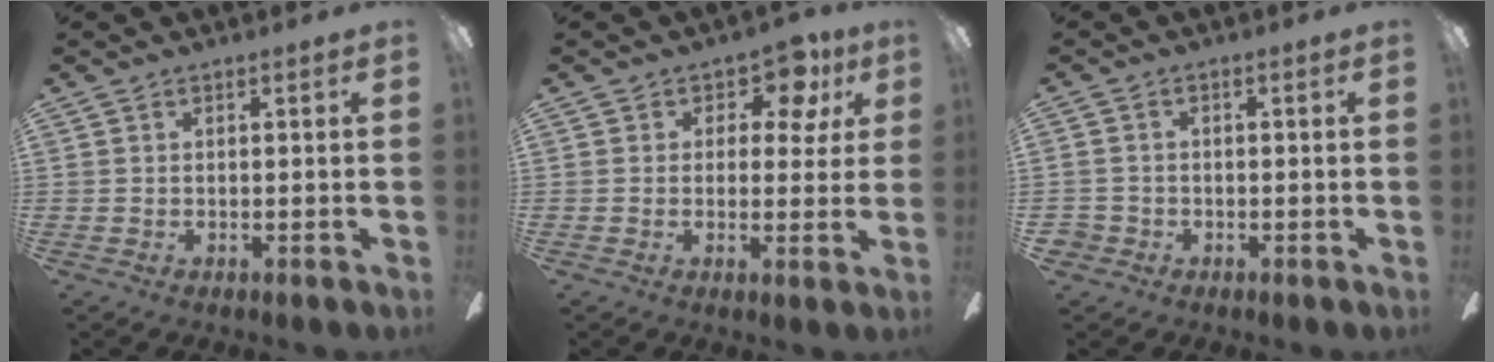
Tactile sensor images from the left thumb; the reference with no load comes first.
{"total": 7.7, "force": [3.8, 5.0, 4.5], "torque": [-0.055, -0.016, 0.064]}
{"total": 2.4, "force": [-1.2, 2.0, 0.4], "torque": [-0.007, 0.007, -0.025]}